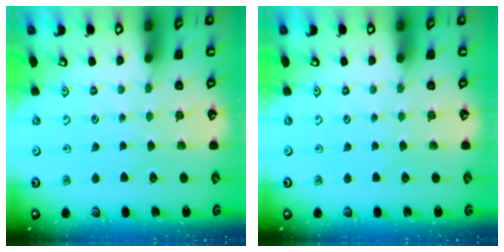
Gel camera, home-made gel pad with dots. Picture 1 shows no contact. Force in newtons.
{"total": 0.0}